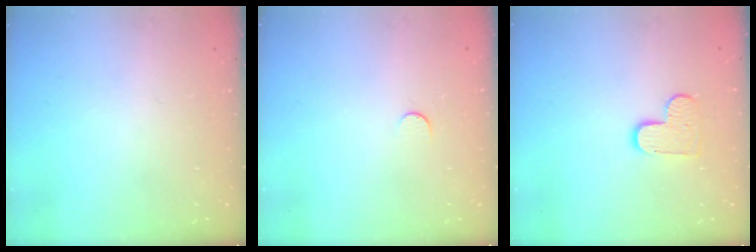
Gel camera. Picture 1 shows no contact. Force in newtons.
{"total": 4.1, "press": 4.1, "slide": 0.5}
{"total": 7.7, "press": 7.7, "slide": 0.4}